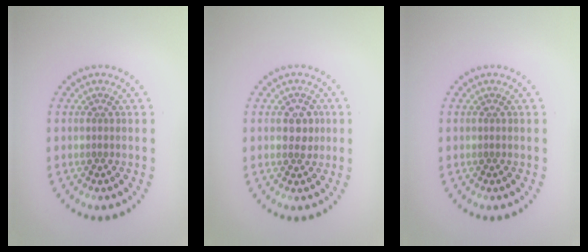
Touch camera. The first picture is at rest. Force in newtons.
{"total": 1.9, "press": 1.8, "slide": 0.5}
{"total": 0.0}